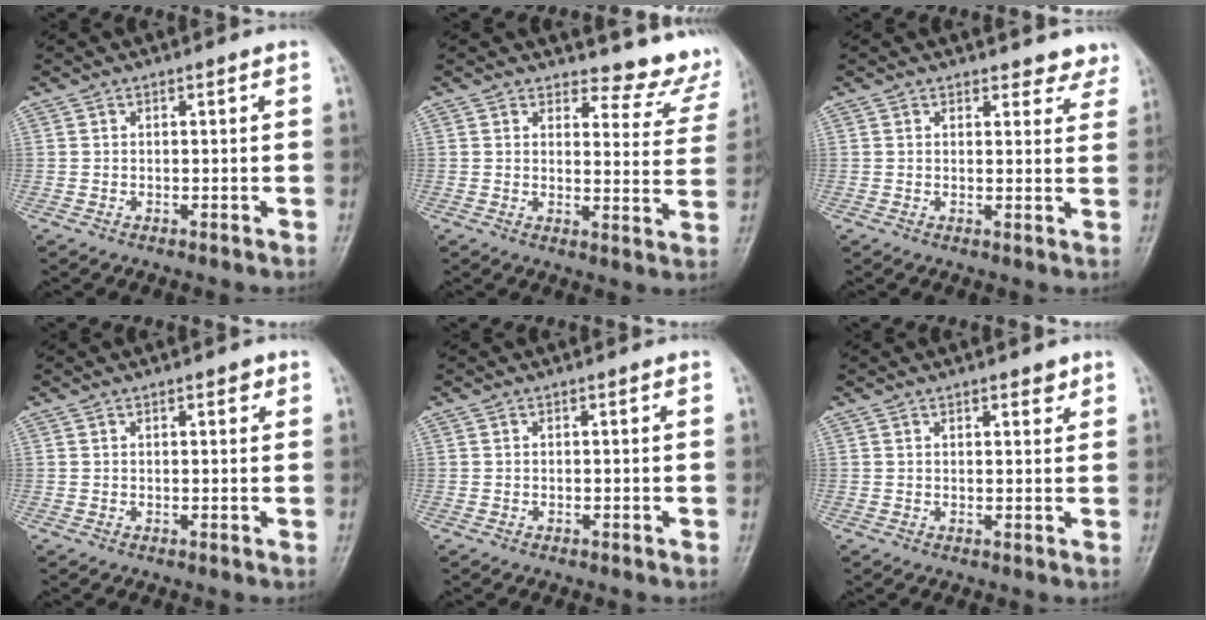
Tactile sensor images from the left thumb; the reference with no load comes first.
{"total": 9.1, "force": [8.7, 2.7, 0.7], "torque": [0.028, -0.090, 0.083]}
{"total": 4.6, "force": [4.2, 1.9, 0.1], "torque": [0.034, -0.026, 0.028]}
{"total": 1.9, "force": [1.1, 0.9, 1.2], "torque": [-0.007, -0.003, 0.013]}
{"total": 0.0}
{"total": 2.6, "force": [1.8, 1.0, 1.6], "torque": [-0.011, -0.009, 0.023]}